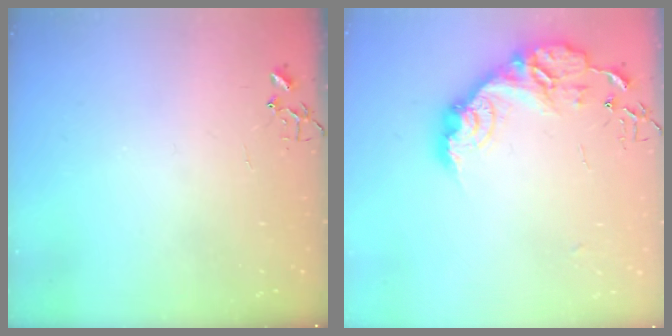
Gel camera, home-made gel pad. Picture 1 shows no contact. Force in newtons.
{"total": 17.3, "press": 17.3, "slide": 1.2}